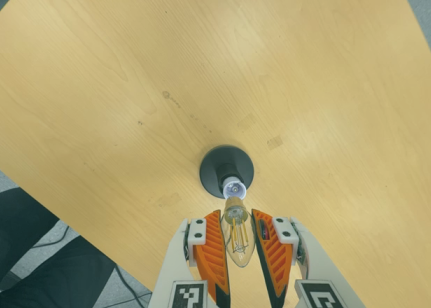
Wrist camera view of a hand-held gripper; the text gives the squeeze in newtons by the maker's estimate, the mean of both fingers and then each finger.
{"total": 10.9, "left": 10.3, "right": 11.5}